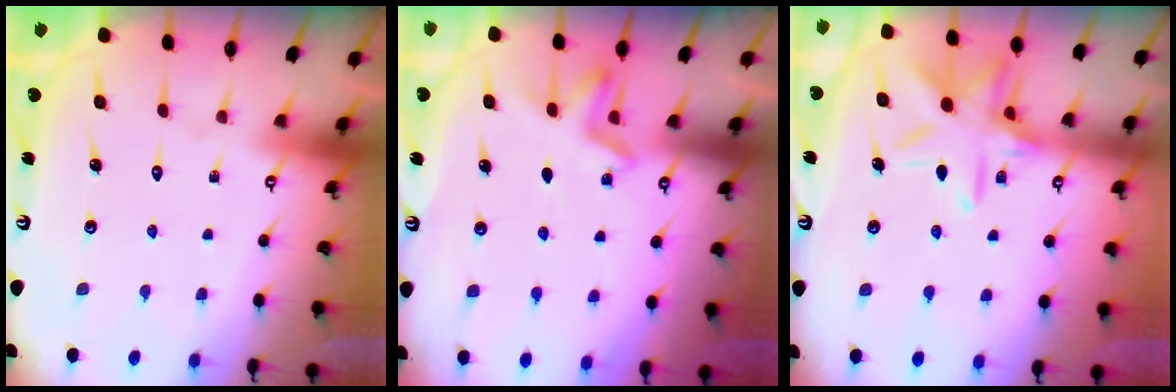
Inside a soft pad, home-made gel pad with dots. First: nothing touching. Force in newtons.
{"total": 5.2, "press": 4.9, "slide": 1.8}
{"total": 13.5, "press": 13.4, "slide": 1.0}